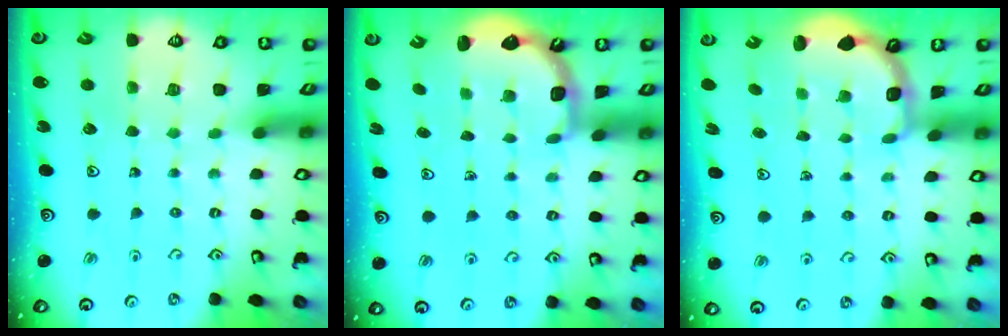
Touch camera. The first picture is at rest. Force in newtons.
{"total": 2.5, "press": 2.1, "slide": 1.3}
{"total": 3.0, "press": 2.0, "slide": 2.2}